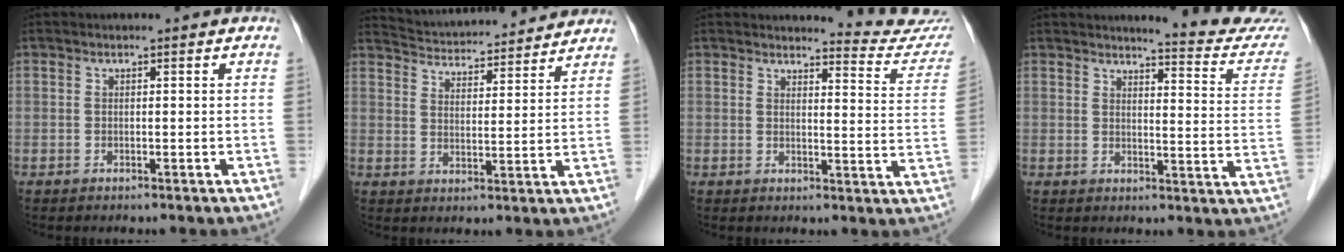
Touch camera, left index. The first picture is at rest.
{"total": 15.7, "force": [15.0, 2.1, 4.3], "torque": [-0.072, 0.026, 0.216]}
{"total": 9.7, "force": [9.7, 0.0, 0.0], "torque": [0.011, -0.075, 0.090]}
{"total": 12.5, "force": [12.2, -0.1, 2.6], "torque": [-0.023, -0.080, 0.121]}